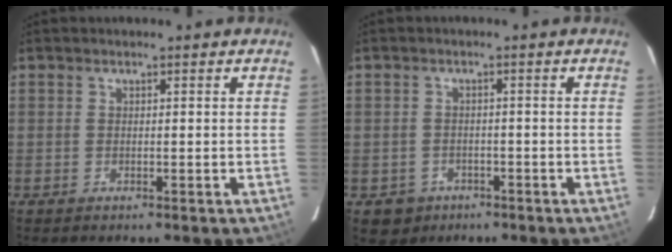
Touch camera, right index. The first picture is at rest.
{"total": 3.7, "force": [-1.6, 3.3, 0.1], "torque": [0.003, 0.011, -0.018]}